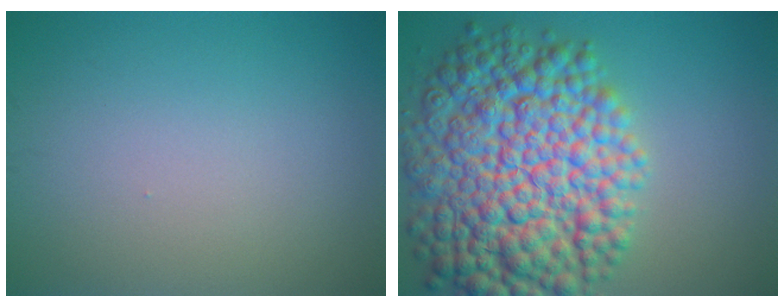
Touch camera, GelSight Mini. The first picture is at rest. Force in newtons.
{"total": 14.0, "press": 14.0, "slide": 0.2}